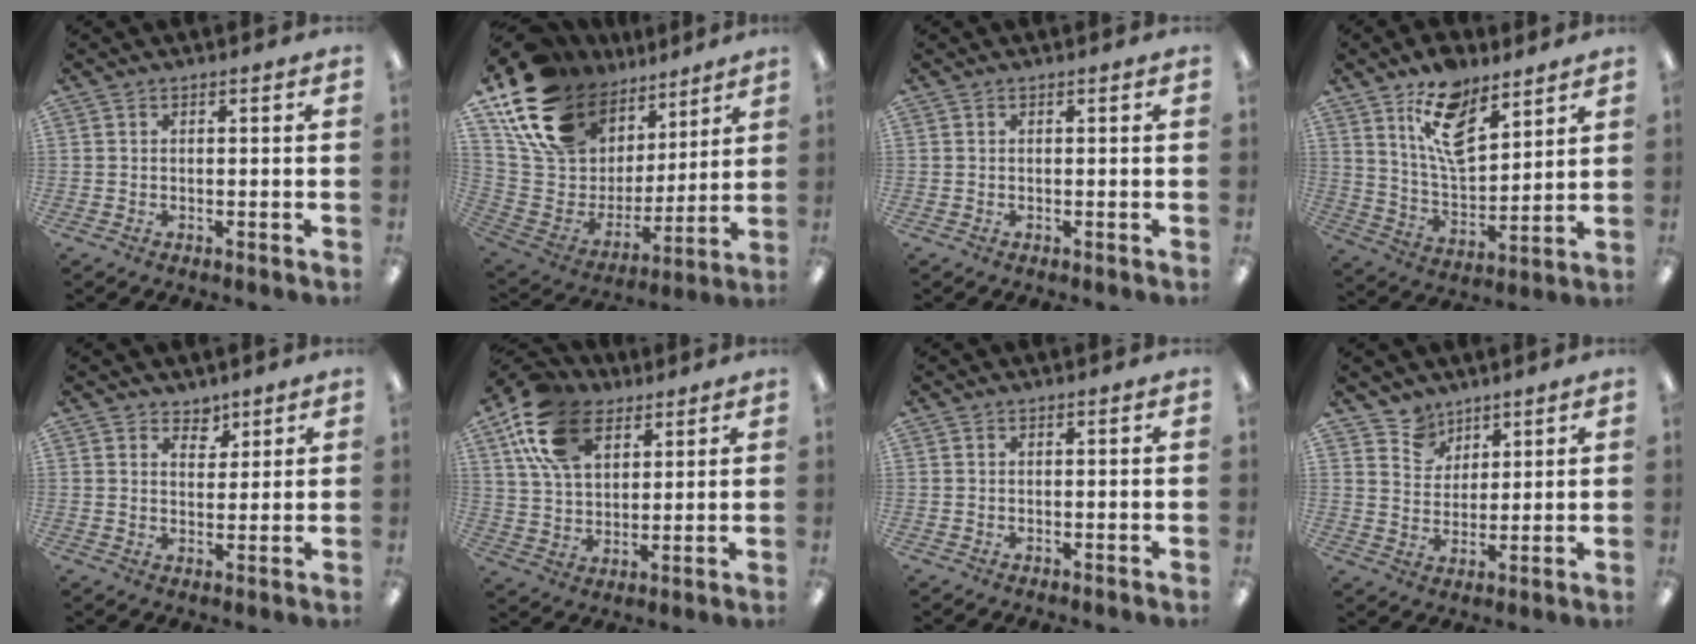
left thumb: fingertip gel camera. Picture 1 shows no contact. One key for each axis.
{"total": 19.7, "fx": 13.1, "fy": 12.3, "fz": 8.1, "tx": -0.175, "ty": -0.062, "tz": 0.254}
{"total": 0.0}
{"total": 13.4, "fx": 8.8, "fy": 6.3, "fz": 7.8, "tx": -0.134, "ty": -0.039, "tz": 0.158}
{"total": 4.0, "fx": 3.2, "fy": 2.3, "fz": 0.3, "tx": 0.007, "ty": -0.021, "tz": 0.056}
{"total": 16.6, "fx": 8.6, "fy": 10.1, "fz": 10.0, "tx": -0.208, "ty": -0.010, "tz": 0.160}
{"total": 0.0}
{"total": 6.6, "fx": 5.1, "fy": 4.2, "fz": -0.2, "tx": -0.011, "ty": -0.032, "tz": 0.098}